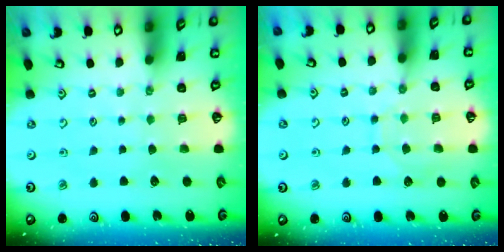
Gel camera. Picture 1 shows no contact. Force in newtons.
{"total": 7.6, "press": 7.6, "slide": 0.5}